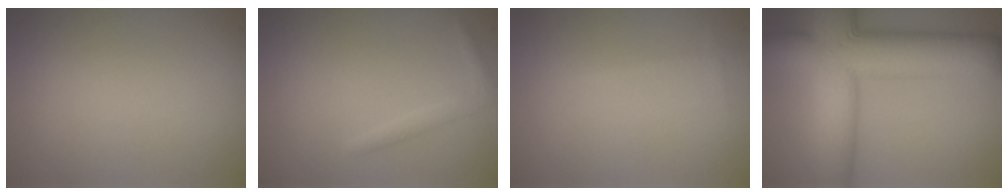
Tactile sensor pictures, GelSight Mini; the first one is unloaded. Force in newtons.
{"total": 1.3, "press": 1.3, "slide": 0.0}
{"total": 0.5, "press": 0.5, "slide": 0.1}
{"total": 13.3, "press": 13.3, "slide": 0.3}